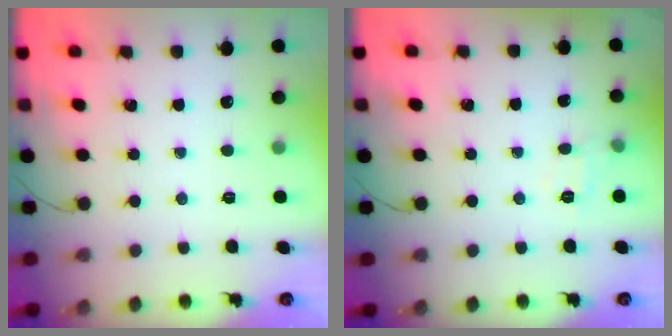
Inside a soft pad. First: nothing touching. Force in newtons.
{"total": 7.0, "press": 6.8, "slide": 1.7}